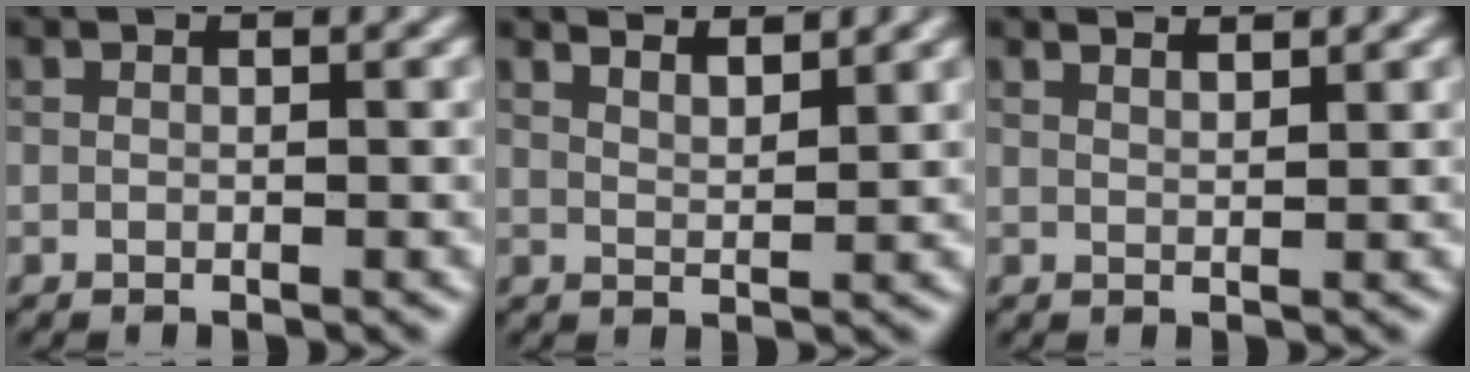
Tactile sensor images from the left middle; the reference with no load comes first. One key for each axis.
{"total": 3.9, "fx": 3.3, "fy": 0.9, "fz": 1.7, "tx": -0.009, "ty": 0.021, "tz": 0.030}
{"total": 2.3, "fx": 2.0, "fy": 0.4, "fz": 1.0, "tx": -0.006, "ty": 0.007, "tz": 0.013}